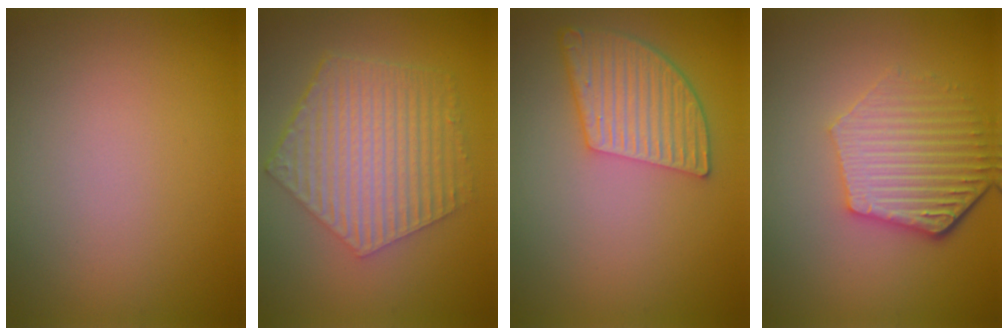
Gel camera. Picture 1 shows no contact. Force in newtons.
{"total": 6.4, "press": 4.6, "slide": 4.5}
{"total": 5.2, "press": 3.9, "slide": 3.4}
{"total": 5.4, "press": 4.2, "slide": 3.4}